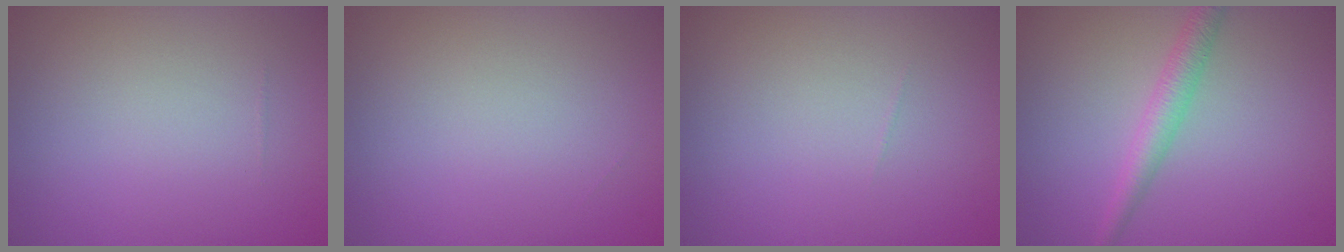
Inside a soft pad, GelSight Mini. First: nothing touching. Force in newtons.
{"total": 0.0}
{"total": 0.0}
{"total": 2.6, "press": 2.6, "slide": 0.2}